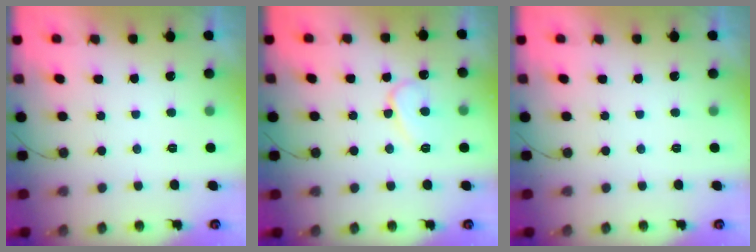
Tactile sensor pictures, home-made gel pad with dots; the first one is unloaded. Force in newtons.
{"total": 8.3, "press": 8.3, "slide": 0.9}
{"total": 0.0}